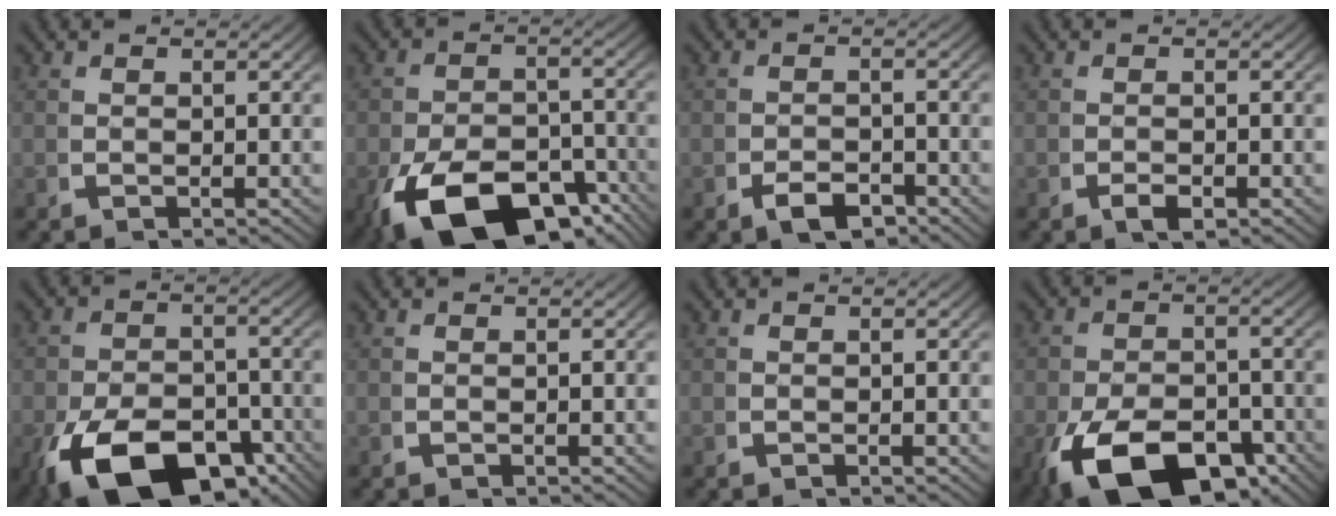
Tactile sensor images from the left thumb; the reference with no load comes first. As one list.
[{"total": 11.7, "force": [-6.5, 6.4, 7.3], "torque": [-0.135, -0.053, -0.082]}, {"total": 2.5, "force": [-1.8, 1.2, 1.3], "torque": [-0.011, -0.008, -0.028]}, {"total": 1.2, "force": [-0.7, 0.6, 0.7], "torque": [-0.008, -0.002, -0.012]}, {"total": 10.5, "force": [-5.7, 5.9, 6.6], "torque": [-0.119, -0.047, -0.074]}, {"total": 0.0}, {"total": 0.0}, {"total": 9.5, "force": [-4.9, 5.3, 6.2], "torque": [-0.120, -0.045, -0.061]}]